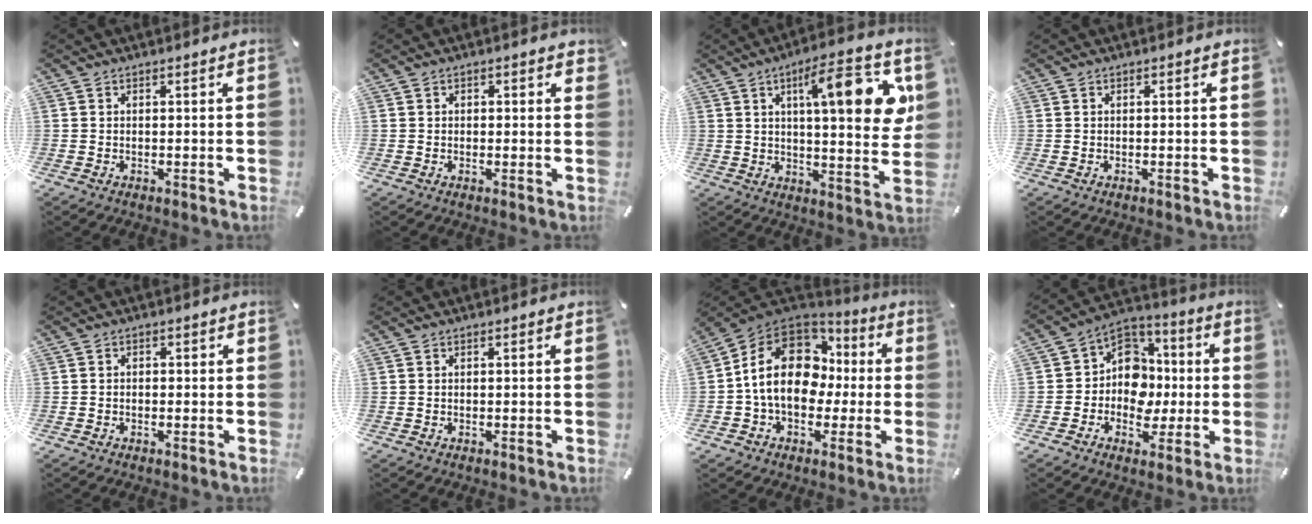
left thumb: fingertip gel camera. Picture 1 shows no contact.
{"total": 0.8, "force": [0.2, 0.7, 0.4], "torque": [-0.001, 0.002, 0.001]}
{"total": 18.2, "force": [6.6, 5.7, 16.0], "torque": [-0.223, -0.021, 0.092]}
{"total": 0.0}
{"total": 0.9, "force": [-0.6, 0.6, 0.4], "torque": [-0.009, 0.003, -0.013]}
{"total": 0.0}
{"total": 16.2, "force": [0.0, 12.7, 10.1], "torque": [-0.206, 0.017, 0.005]}
{"total": 12.3, "force": [-2.0, 11.0, 5.2], "torque": [-0.076, 0.017, -0.028]}